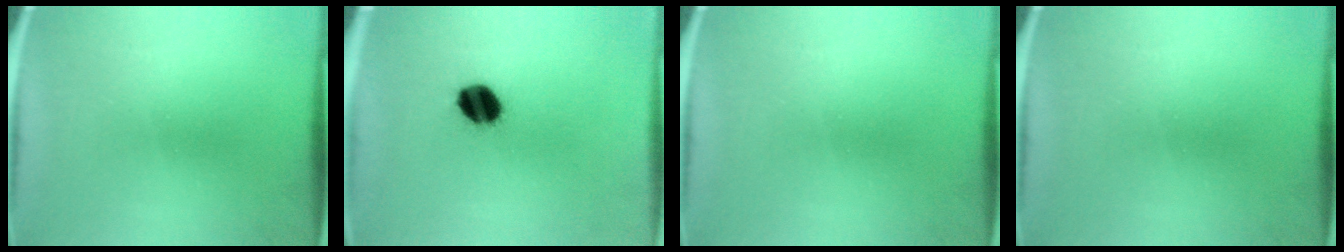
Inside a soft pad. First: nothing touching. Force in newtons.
{"total": 9.4}
{"total": 0.0}
{"total": 0.0}